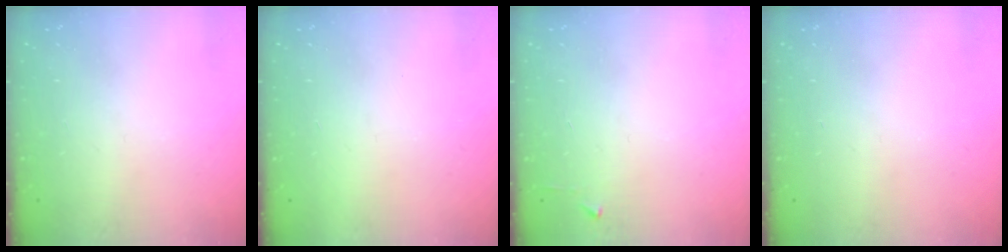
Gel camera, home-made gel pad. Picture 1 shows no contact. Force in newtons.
{"total": 1.6, "press": 1.5, "slide": 0.1}
{"total": 2.4, "press": 2.4, "slide": 0.3}
{"total": 0.0}